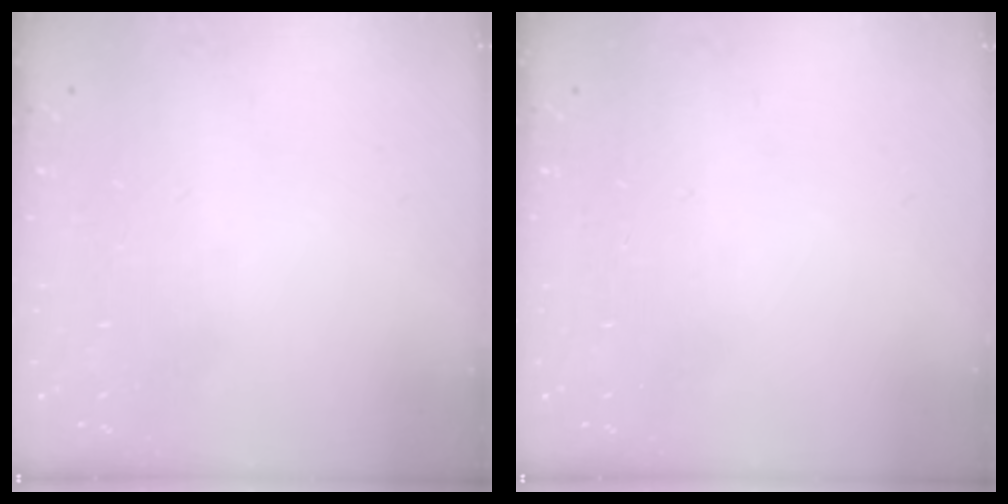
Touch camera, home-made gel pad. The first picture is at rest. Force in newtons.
{"total": 0.0}